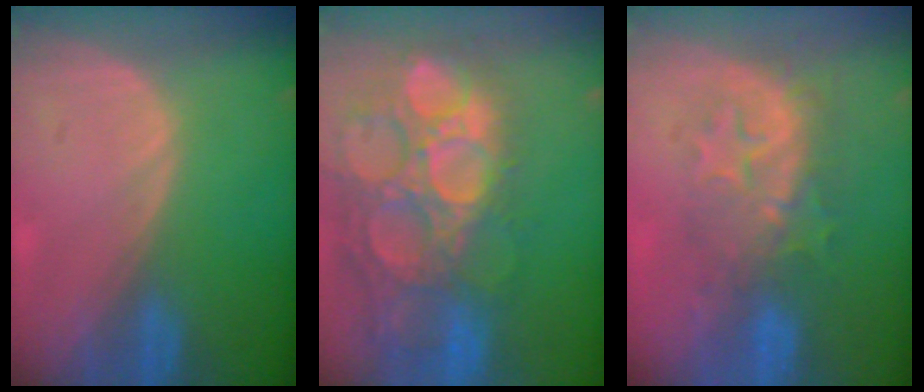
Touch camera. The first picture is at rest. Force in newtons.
{"total": 15.7, "press": 12.9, "slide": 8.9}
{"total": 8.2, "press": 7.9, "slide": 2.2}